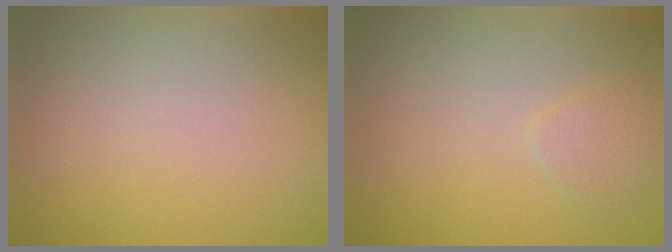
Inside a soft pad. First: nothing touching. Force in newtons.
{"total": 1.2, "press": 1.2, "slide": 0.1}